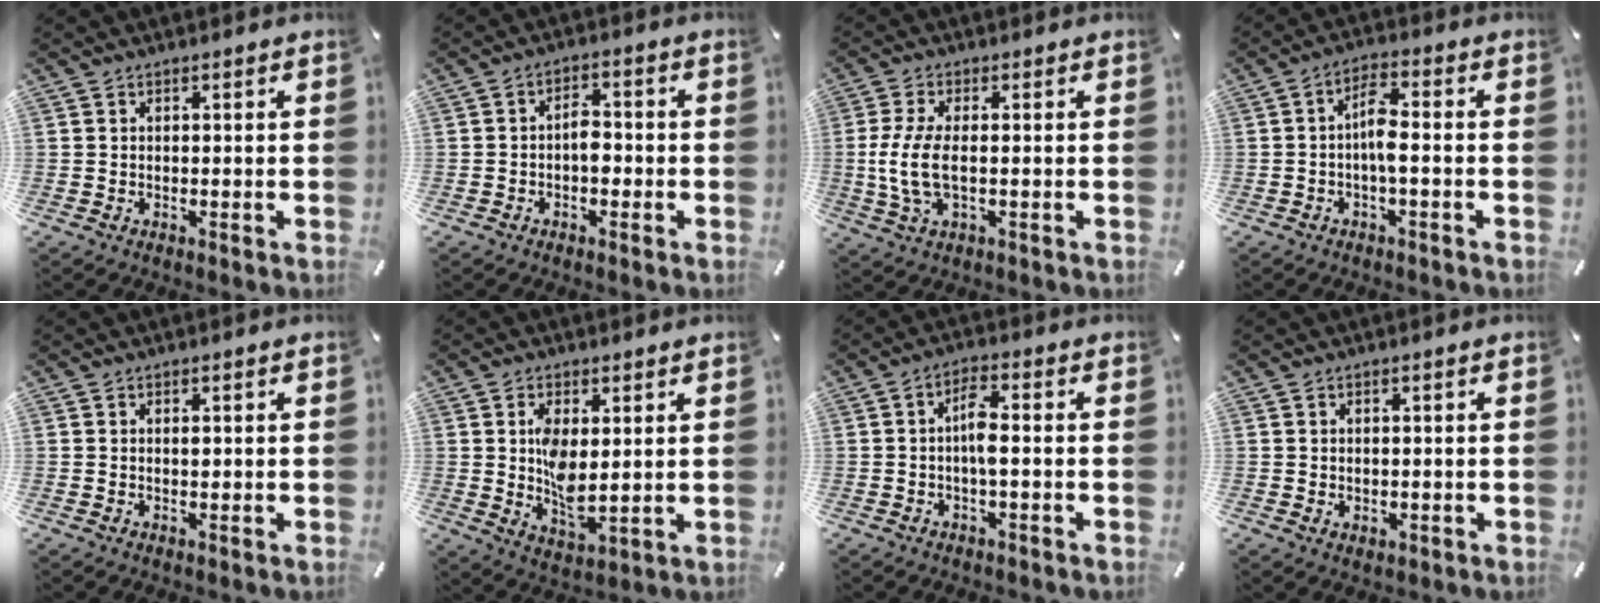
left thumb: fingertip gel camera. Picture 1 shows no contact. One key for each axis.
{"total": 3.7, "fx": -1.2, "fy": 2.3, "fz": 2.7, "tx": -0.050, "ty": 0.012, "tz": -0.023}
{"total": 8.7, "fx": -0.4, "fy": 3.3, "fz": 8.1, "tx": -0.177, "ty": -0.016, "tz": -0.008}
{"total": 6.1, "fx": -1.2, "fy": 2.2, "fz": 5.6, "tx": -0.105, "ty": 0.012, "tz": -0.022}
{"total": 0.8, "fx": 0.1, "fy": 0.4, "fz": 0.7, "tx": -0.014, "ty": 0.001, "tz": 0.001}
{"total": 7.7, "fx": 1.5, "fy": 4.0, "fz": 6.4, "tx": -0.109, "ty": -0.010, "tz": 0.021}
{"total": 5.3, "fx": -0.7, "fy": 1.7, "fz": 4.9, "tx": -0.096, "ty": 0.008, "tz": -0.015}
{"total": 1.0, "fx": 0.1, "fy": 0.9, "fz": 0.2, "tx": -0.005, "ty": 0.005, "tz": 0.000}